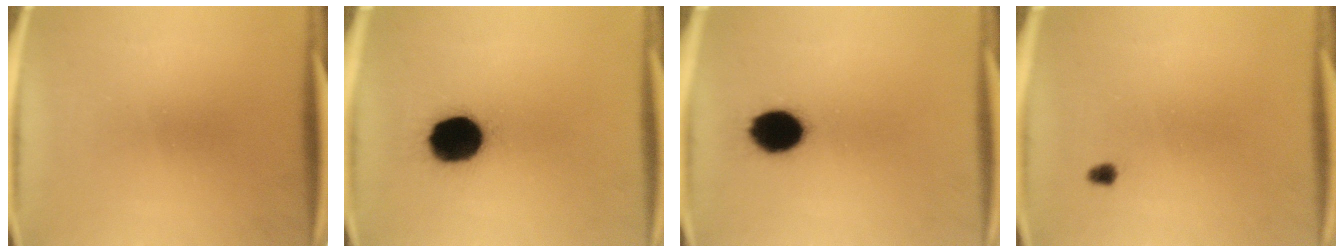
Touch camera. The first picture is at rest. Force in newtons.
{"total": 15.7}
{"total": 10.8}
{"total": 1.5}